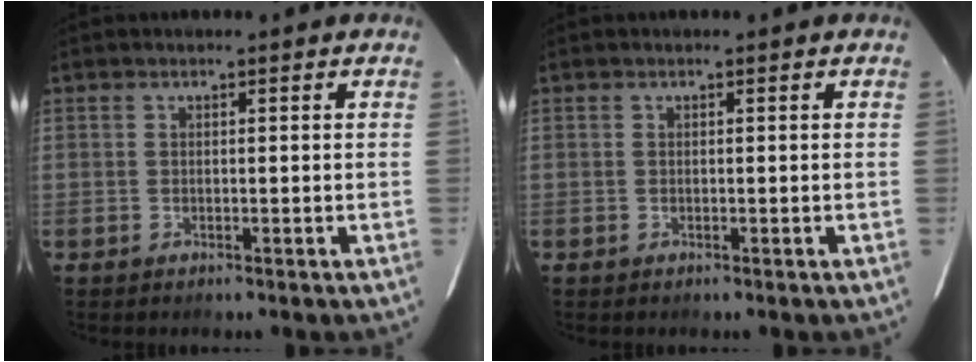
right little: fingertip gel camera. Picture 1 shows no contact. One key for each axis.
{"total": 0.0}